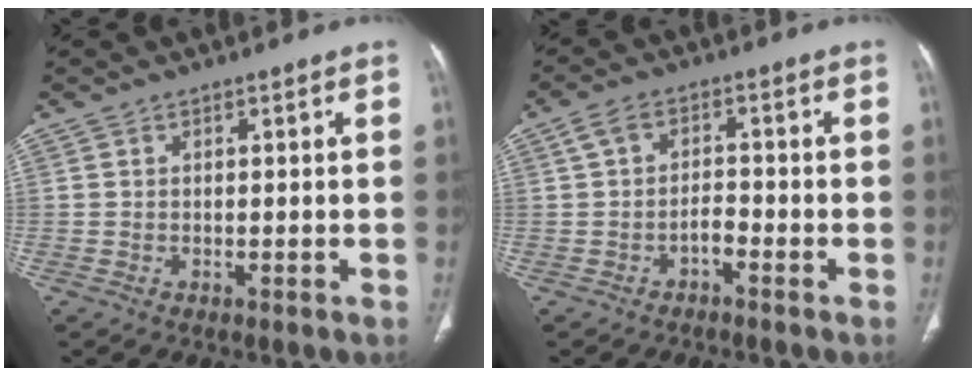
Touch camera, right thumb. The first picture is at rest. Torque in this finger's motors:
{"motor_torque": [0.32, 0.22, 0.16, -0.36, 0.00]}